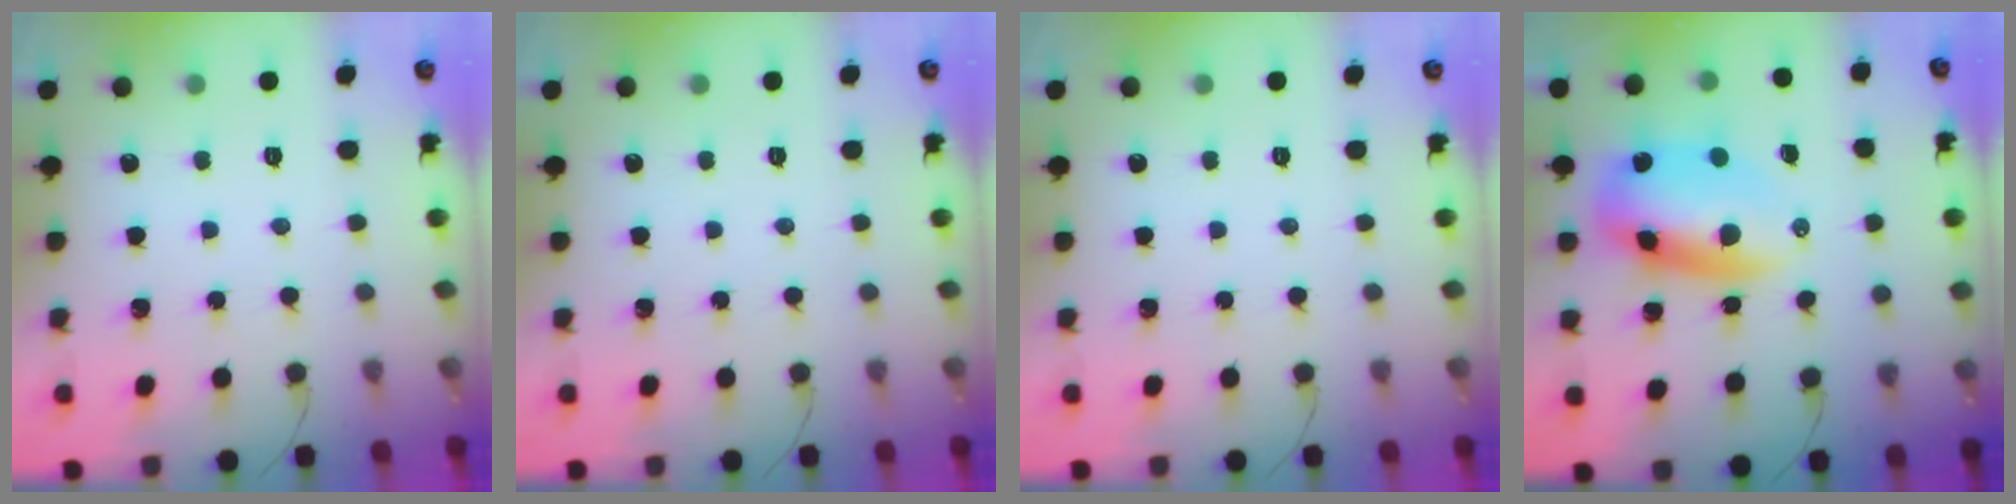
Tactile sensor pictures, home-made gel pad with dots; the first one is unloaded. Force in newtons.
{"total": 0.0}
{"total": 0.0}
{"total": 11.5, "press": 11.2, "slide": 2.9}